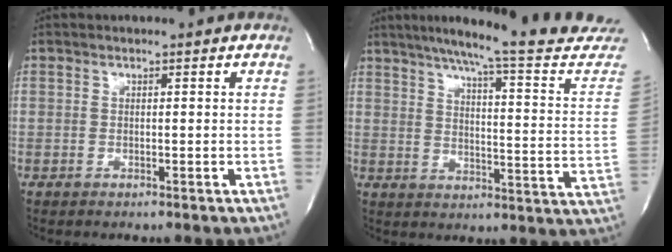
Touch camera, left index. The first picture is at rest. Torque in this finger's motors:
{"motor_torque": [-0.62, -0.71, 0.25, 0.09]}